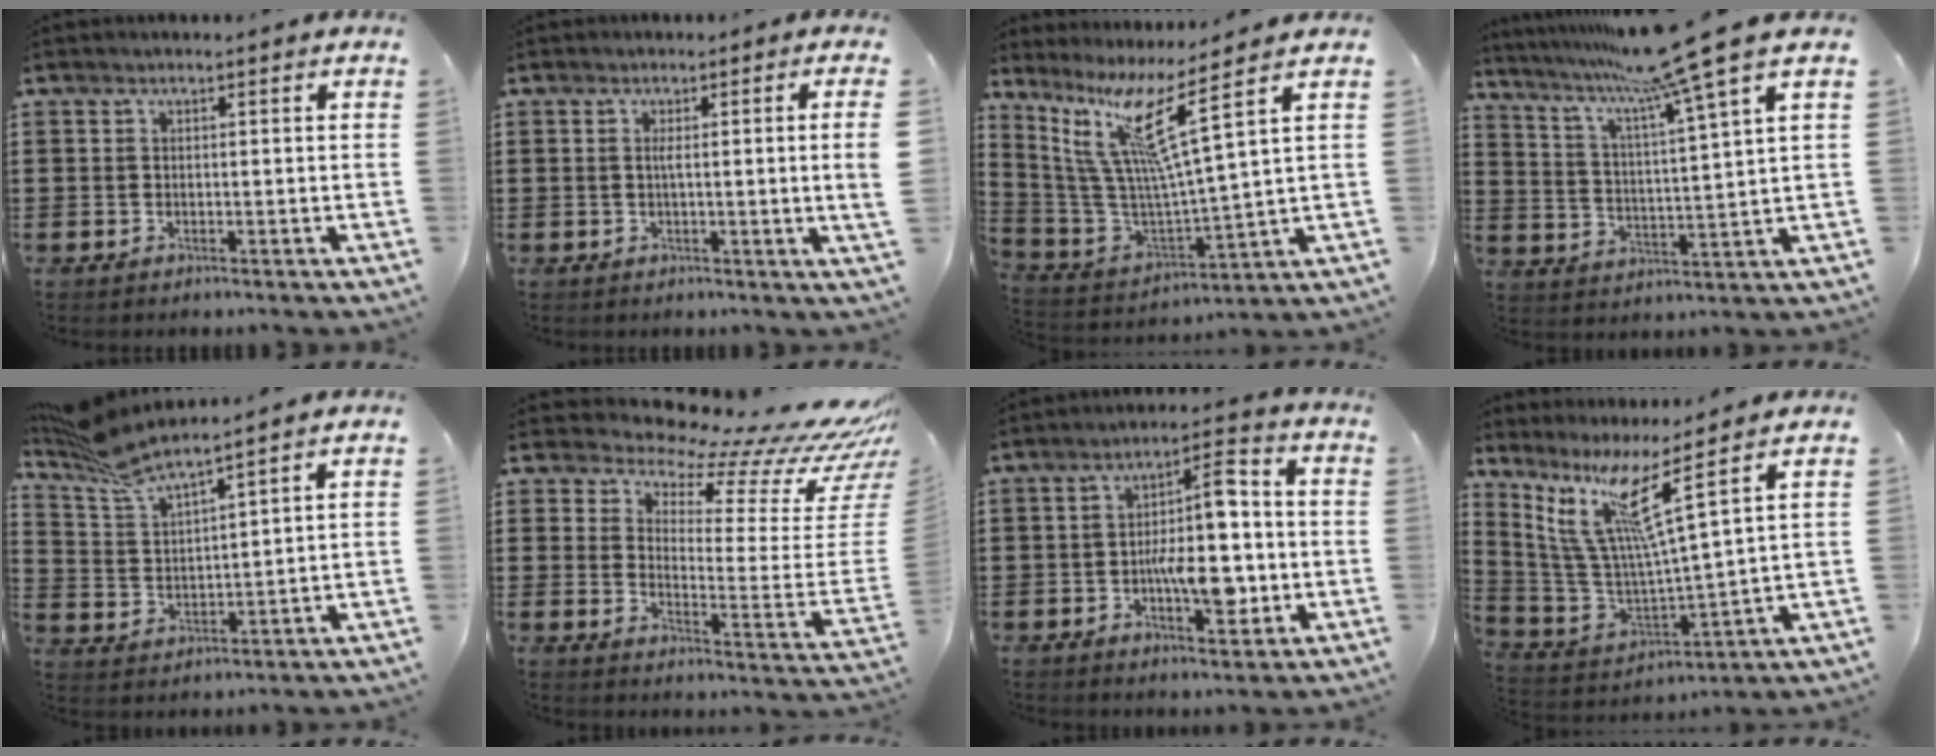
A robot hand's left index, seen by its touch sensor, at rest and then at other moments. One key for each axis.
{"total": 3.0, "fx": 0.2, "fy": -0.7, "fz": 2.9, "tx": -0.054, "ty": -0.007, "tz": -0.002}
{"total": 12.8, "fx": 7.9, "fy": 0.6, "fz": 10.0, "tx": -0.233, "ty": -0.059, "tz": 0.123}
{"total": 10.7, "fx": 8.5, "fy": -1.6, "fz": 6.3, "tx": -0.137, "ty": -0.052, "tz": 0.129}
{"total": 6.9, "fx": 6.4, "fy": 0.3, "fz": 2.7, "tx": -0.081, "ty": -0.027, "tz": 0.112}
{"total": 9.9, "fx": 8.2, "fy": 2.1, "fz": 5.2, "tx": -0.095, "ty": -0.084, "tz": 0.131}
{"total": 10.4, "fx": -1.6, "fy": 4.3, "fz": 9.4, "tx": -0.142, "ty": 0.009, "tz": -0.031}
{"total": 10.9, "fx": 7.1, "fy": 0.5, "fz": 8.3, "tx": -0.200, "ty": -0.062, "tz": 0.109}